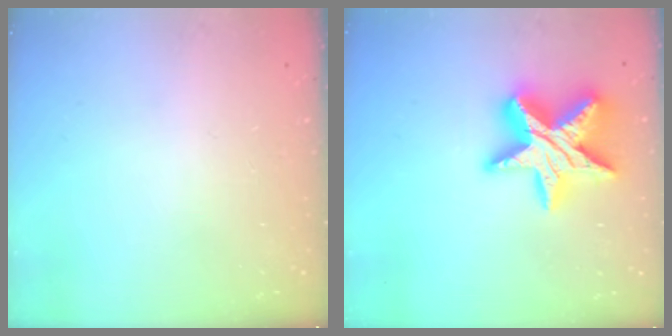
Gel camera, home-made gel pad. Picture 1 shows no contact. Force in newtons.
{"total": 20.2, "press": 20.2, "slide": 1.5}